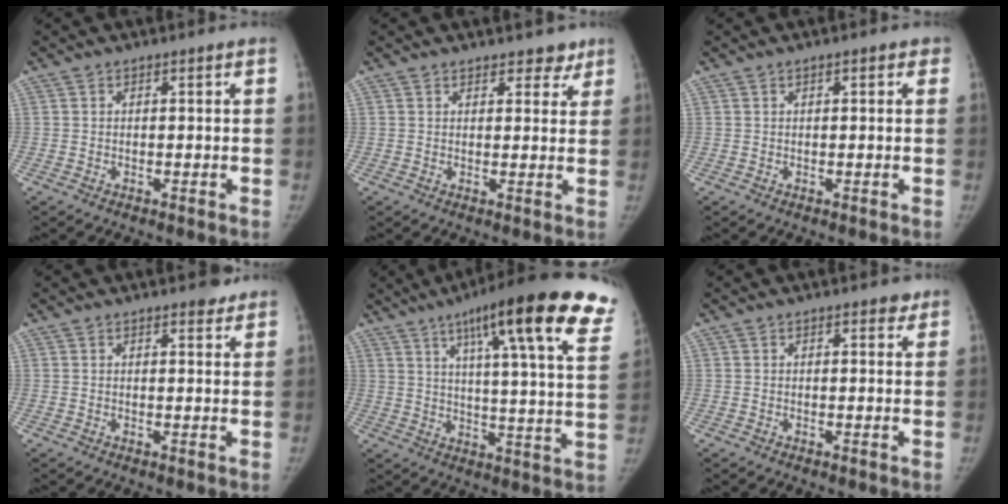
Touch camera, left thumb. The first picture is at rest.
{"total": 3.7, "force": [2.9, 2.2, 0.7], "torque": [0.021, -0.017, 0.032]}
{"total": 1.8, "force": [0.9, 0.9, 1.3], "torque": [-0.010, 0.001, 0.007]}
{"total": 2.1, "force": [1.8, 0.8, 0.6], "torque": [0.003, -0.012, 0.019]}
{"total": 26.6, "force": [15.4, 4.5, 21.2], "torque": [-0.281, -0.033, 0.201]}
{"total": 1.4, "force": [1.0, 0.8, 0.4], "torque": [0.008, -0.005, 0.007]}